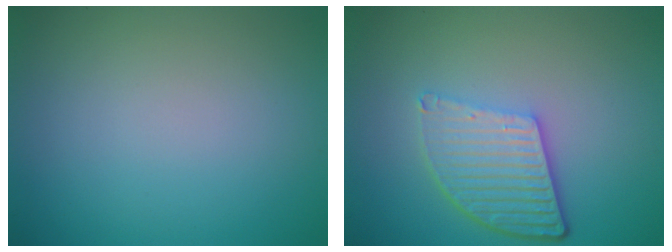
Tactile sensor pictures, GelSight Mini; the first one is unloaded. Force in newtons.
{"total": 5.4, "press": 3.9, "slide": 3.7}